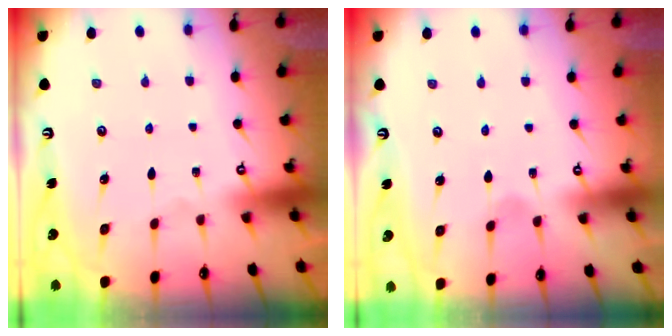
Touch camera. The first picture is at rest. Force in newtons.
{"total": 0.9, "press": 0.9, "slide": 0.2}